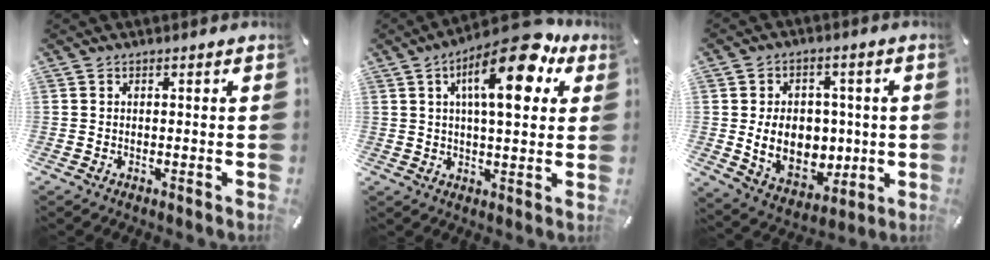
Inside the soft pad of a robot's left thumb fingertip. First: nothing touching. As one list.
[{"total": 16.8, "force": [7.7, 6.0, 13.6], "torque": [-0.213, -0.023, 0.120]}, {"total": 12.9, "force": [-0.3, 10.4, 7.6], "torque": [-0.124, 0.005, 0.007]}]